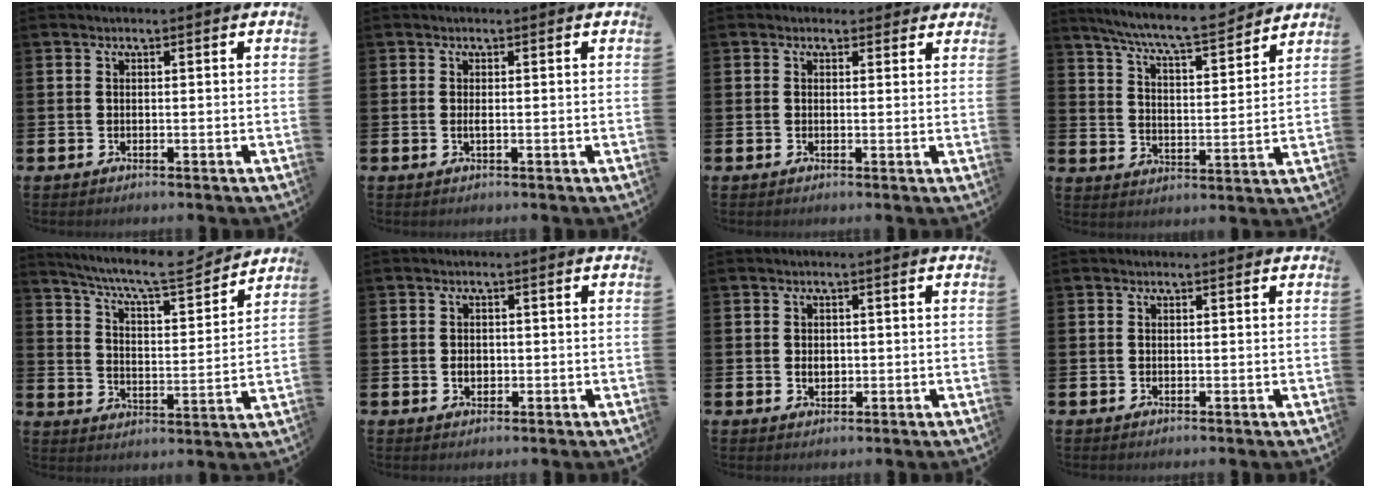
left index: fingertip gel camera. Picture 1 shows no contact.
{"total": 0.6, "force": [-0.1, 0.1, 0.6], "torque": [-0.014, 0.001, -0.001]}
{"total": 1.3, "force": [1.0, 0.9, 0.1], "torque": [0.007, 0.005, 0.015]}
{"total": 8.1, "force": [7.6, 0.4, 2.7], "torque": [-0.077, -0.055, 0.129]}
{"total": 8.3, "force": [7.6, 1.1, 3.3], "torque": [-0.090, -0.053, 0.127]}
{"total": 1.6, "force": [-0.1, 1.3, 0.9], "torque": [-0.007, 0.004, -0.008]}
{"total": 1.6, "force": [0.1, 1.2, 1.0], "torque": [-0.009, 0.004, -0.003]}
{"total": 0.0}